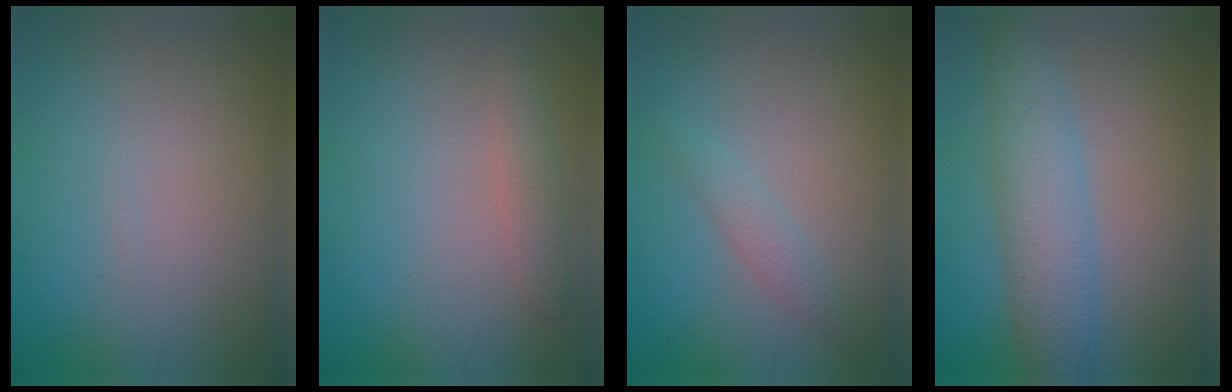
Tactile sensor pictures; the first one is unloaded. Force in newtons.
{"total": 1.7, "press": 1.7, "slide": 0.0}
{"total": 1.5, "press": 1.5, "slide": 0.1}
{"total": 5.4, "press": 5.4, "slide": 0.1}